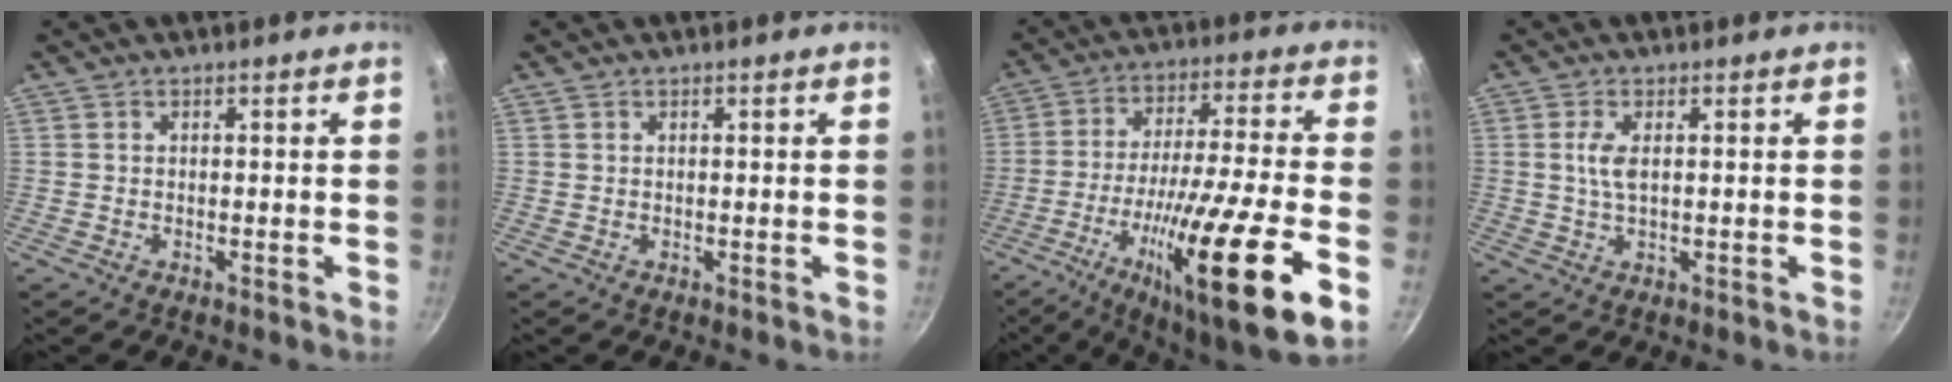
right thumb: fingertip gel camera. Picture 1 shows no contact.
{"total": 0.0}
{"total": 26.1, "force": [-9.6, 4.6, 23.8], "torque": [-0.372, 0.024, -0.155]}
{"total": 3.3, "force": [0.6, 1.3, 3.0], "torque": [-0.066, 0.004, 0.012]}